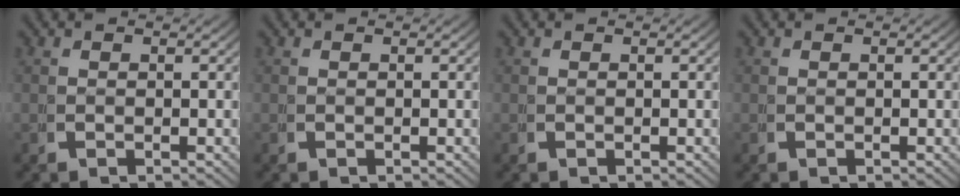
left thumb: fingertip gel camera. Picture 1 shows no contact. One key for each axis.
{"total": 0.0}
{"total": 0.0}
{"total": 0.0}